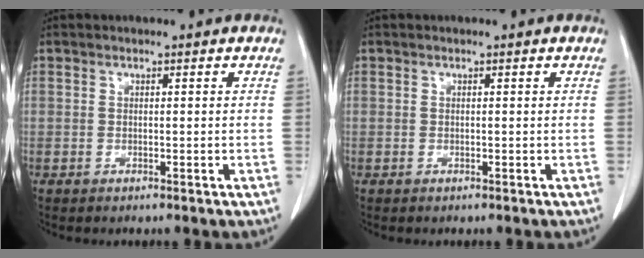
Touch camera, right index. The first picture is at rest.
{"total": 0.0}